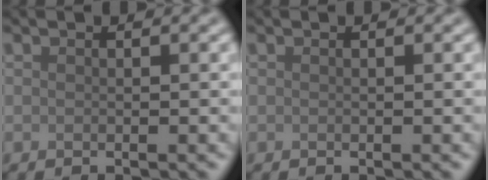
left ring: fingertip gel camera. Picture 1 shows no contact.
{"total": 0.0}